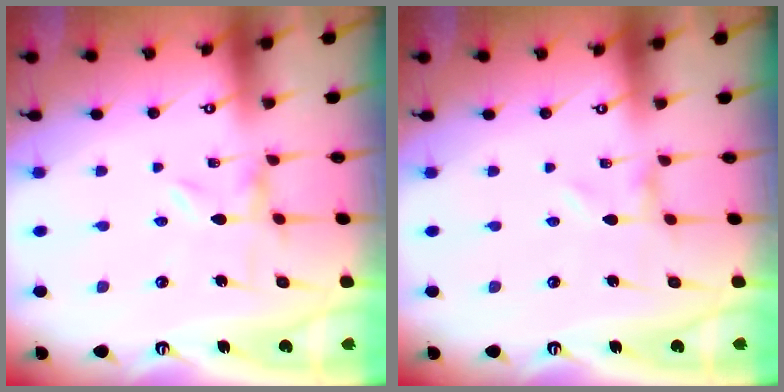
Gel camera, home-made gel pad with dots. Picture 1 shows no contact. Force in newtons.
{"total": 0.0}